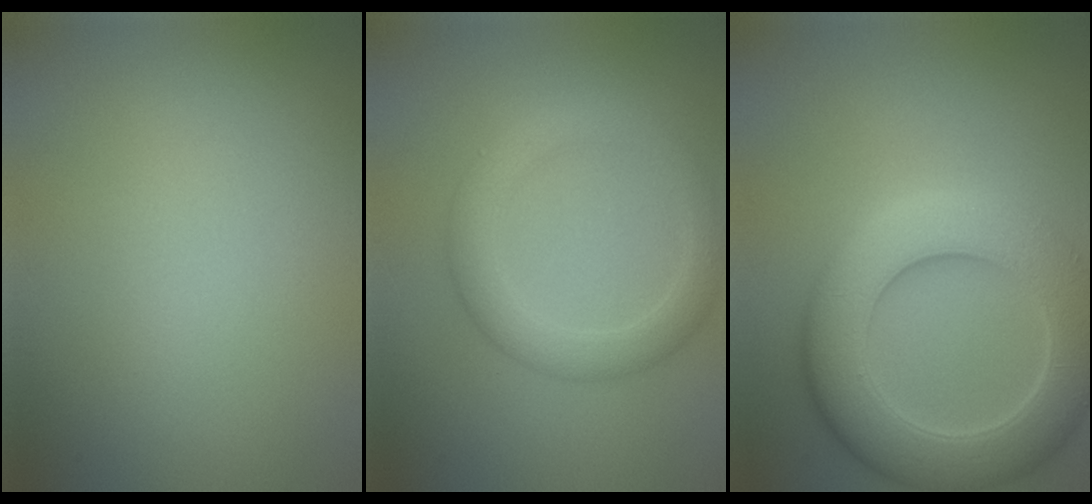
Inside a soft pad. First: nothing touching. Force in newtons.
{"total": 3.7, "press": 3.7, "slide": 0.0}
{"total": 8.9, "press": 8.8, "slide": 0.4}